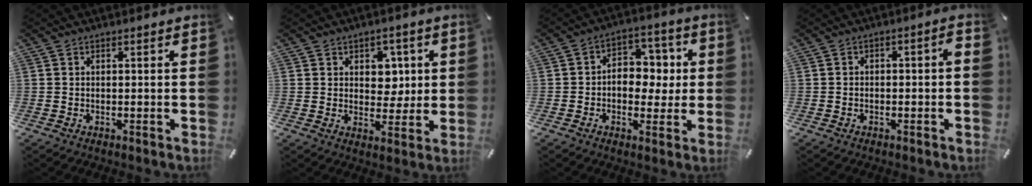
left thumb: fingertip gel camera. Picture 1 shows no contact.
{"total": 6.3, "force": [1.9, 5.2, 3.1], "torque": [-0.035, -0.002, 0.026]}
{"total": 8.3, "force": [0.0, 6.9, 4.6], "torque": [-0.058, 0.002, -0.002]}
{"total": 2.7, "force": [-1.3, 1.1, 2.1], "torque": [-0.034, 0.012, -0.026]}